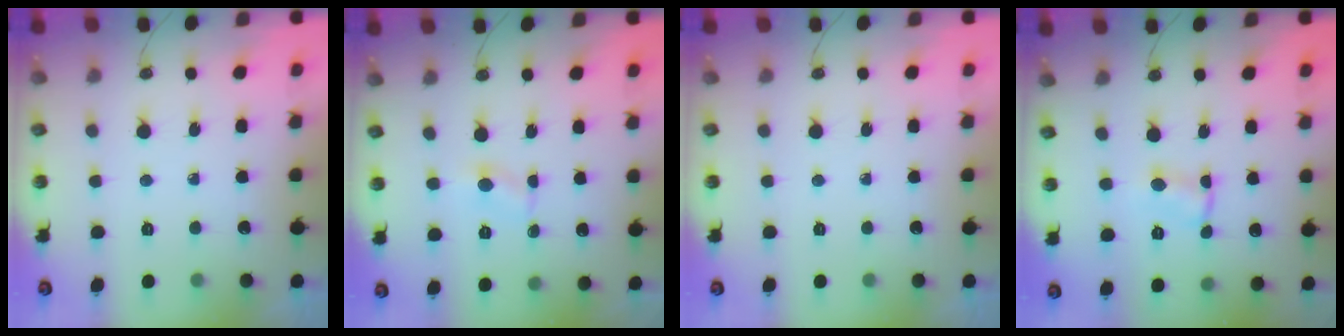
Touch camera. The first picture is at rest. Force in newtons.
{"total": 2.1, "press": 2.1, "slide": 0.2}
{"total": 0.0}
{"total": 1.8, "press": 1.8, "slide": 0.2}